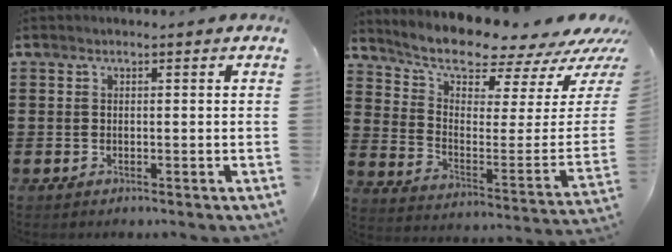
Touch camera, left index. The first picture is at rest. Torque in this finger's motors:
{"motor_torque": [2.14, 0.00, 1.05, 0.19]}